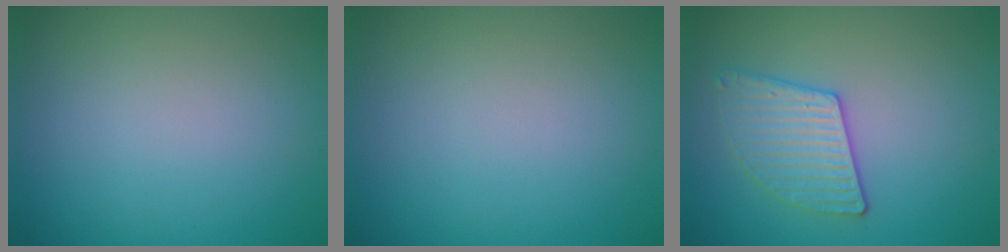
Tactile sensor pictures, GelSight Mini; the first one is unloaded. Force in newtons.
{"total": 0.0}
{"total": 3.0, "press": 2.9, "slide": 0.4}